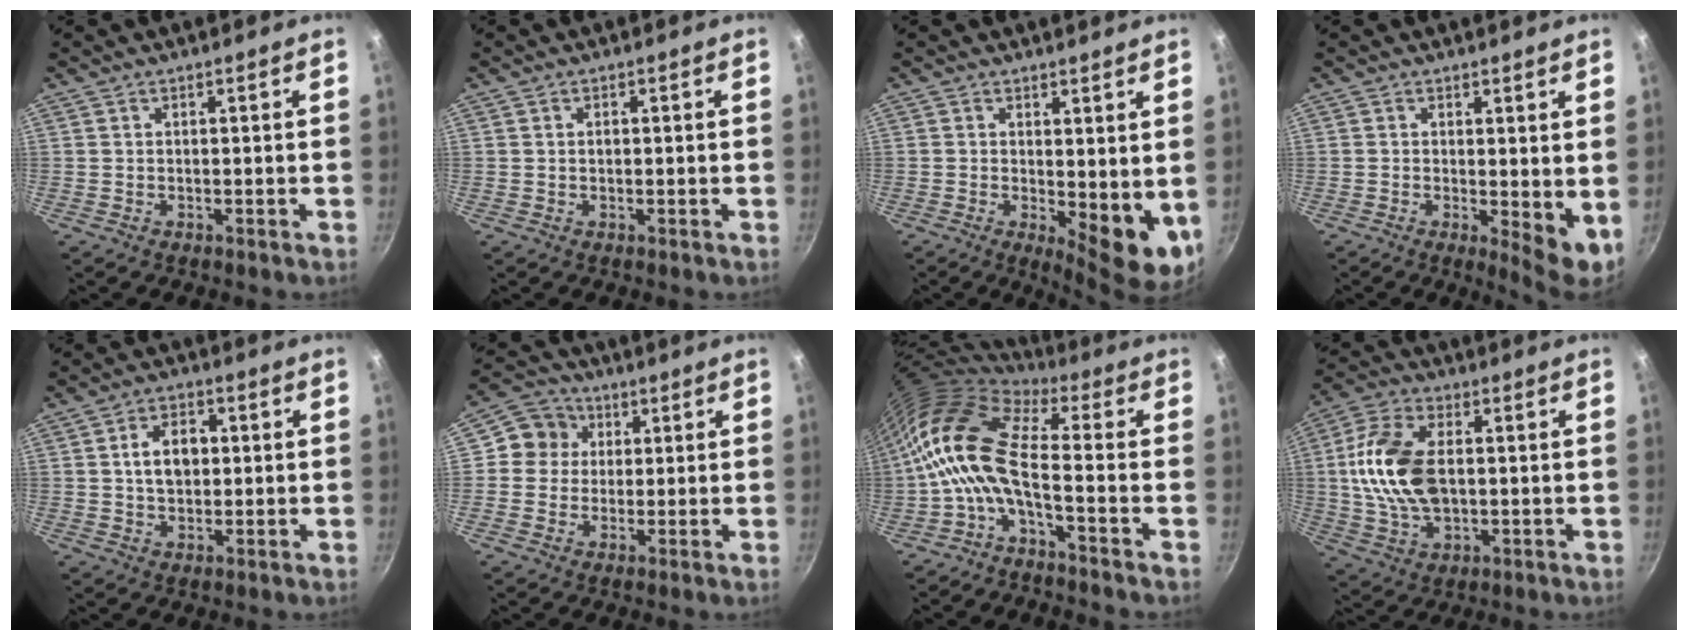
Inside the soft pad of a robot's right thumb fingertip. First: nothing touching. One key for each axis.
{"total": 0.6, "fx": 0.0, "fy": 0.5, "fz": 0.4, "tx": -0.006, "ty": 0.003, "tz": 0.002}
{"total": 8.8, "fx": 0.3, "fy": 3.7, "fz": 8.0, "tx": -0.094, "ty": -0.017, "tz": 0.013}
{"total": 5.8, "fx": 0.2, "fy": 2.0, "fz": 5.4, "tx": -0.079, "ty": -0.017, "tz": 0.005}
{"total": 7.3, "fx": 0.8, "fy": 5.1, "fz": 5.2, "tx": -0.064, "ty": 0.011, "tz": 0.011}
{"total": 7.4, "fx": 1.4, "fy": 6.9, "fz": 2.2, "tx": 0.001, "ty": 0.013, "tz": 0.005}
{"total": 13.7, "fx": -2.3, "fy": 5.3, "fz": 12.4, "tx": -0.247, "ty": 0.032, "tz": -0.060}
{"total": 15.4, "fx": 0.9, "fy": 9.3, "fz": 12.3, "tx": -0.230, "ty": 0.010, "tz": 0.012}